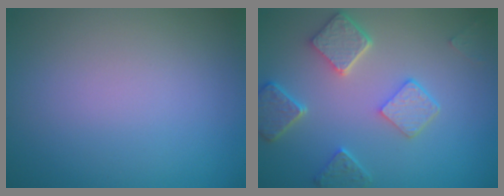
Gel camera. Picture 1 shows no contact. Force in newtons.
{"total": 5.0, "press": 4.0, "slide": 3.1}